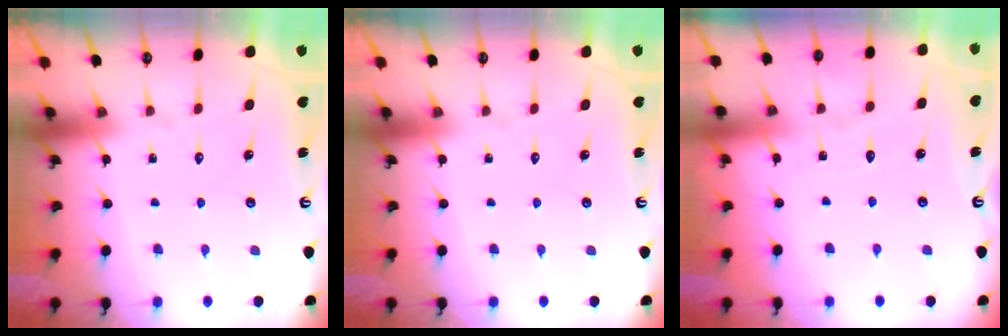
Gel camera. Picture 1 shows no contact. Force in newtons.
{"total": 0.0}
{"total": 2.6, "press": 2.6, "slide": 0.3}